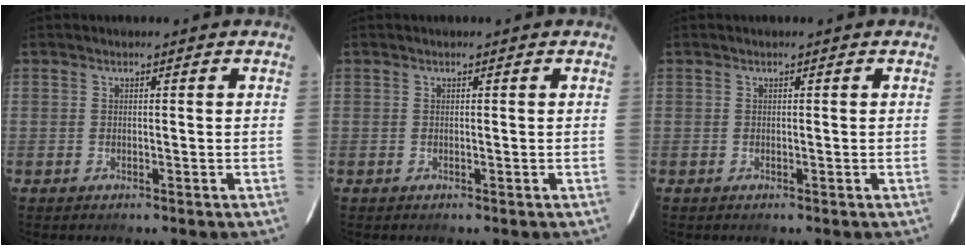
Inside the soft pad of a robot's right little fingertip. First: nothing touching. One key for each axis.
{"total": 0.0}
{"total": 0.0}